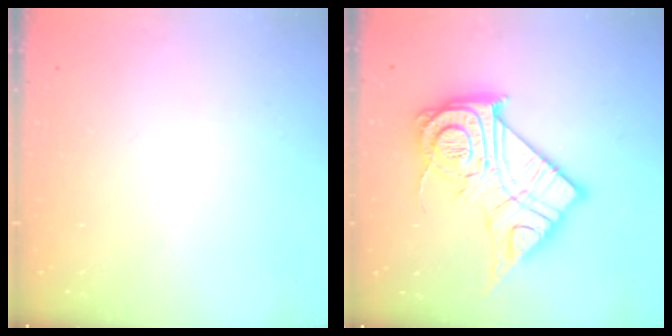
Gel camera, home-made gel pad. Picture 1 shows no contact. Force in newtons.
{"total": 23.3, "press": 23.3, "slide": 1.7}